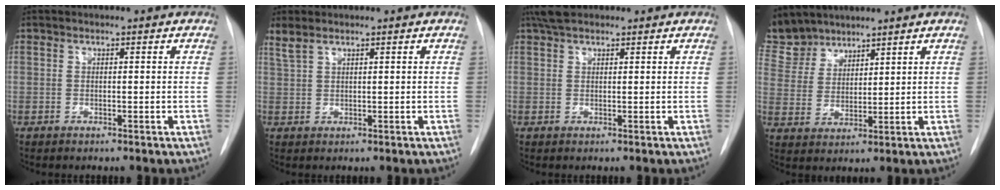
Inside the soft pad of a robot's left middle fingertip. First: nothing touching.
{"total": 2.1, "force": [1.8, 0.5, 0.9], "torque": [-0.028, 0.016, 0.045]}
{"total": 3.6, "force": [2.9, 1.4, 1.7], "torque": [-0.039, 0.018, 0.054]}
{"total": 9.1, "force": [8.1, 3.9, 0.8], "torque": [-0.023, 0.009, 0.175]}